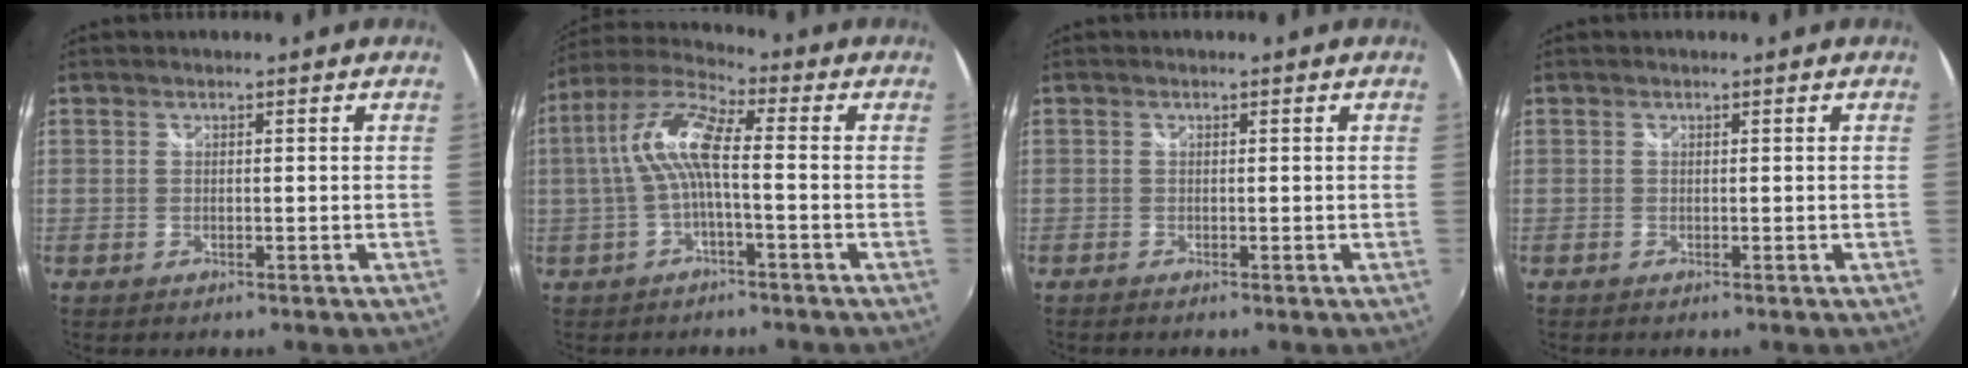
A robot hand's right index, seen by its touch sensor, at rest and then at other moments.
{"total": 9.3, "force": [-0.5, 2.1, 9.0], "torque": [-0.191, 0.019, -0.012]}
{"total": 0.6, "force": [-0.5, 0.3, 0.2], "torque": [-0.006, -0.003, -0.012]}
{"total": 0.0}